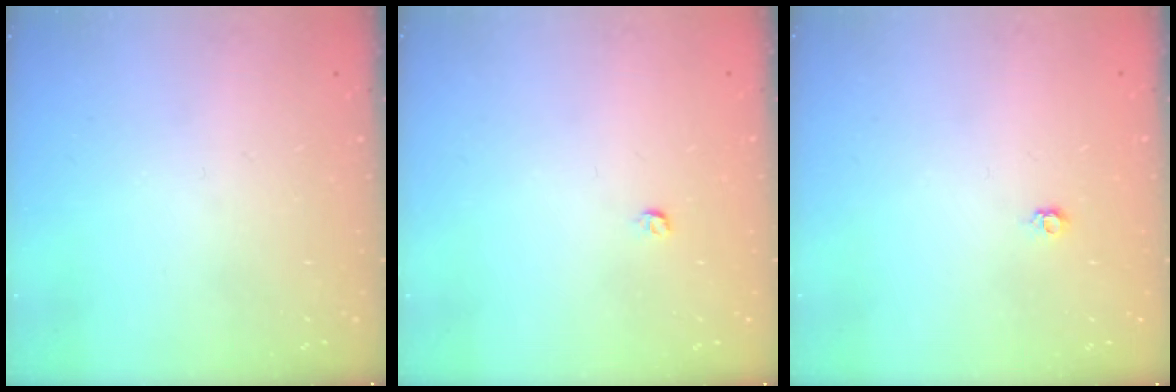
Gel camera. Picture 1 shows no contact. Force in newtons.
{"total": 3.1, "press": 3.1, "slide": 0.5}
{"total": 3.5, "press": 3.5, "slide": 0.4}